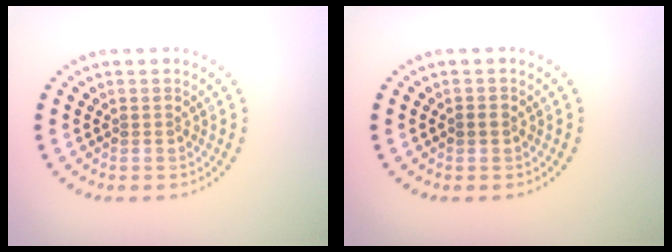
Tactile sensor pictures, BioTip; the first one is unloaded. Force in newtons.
{"total": 0.8, "press": 0.7, "slide": 0.4}